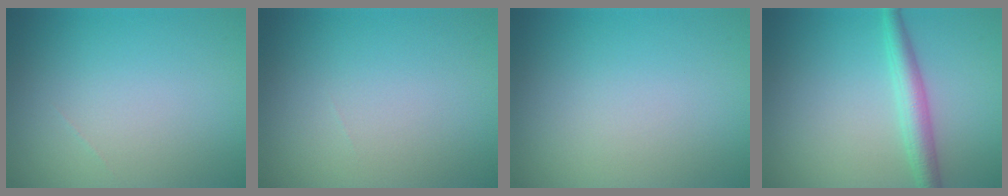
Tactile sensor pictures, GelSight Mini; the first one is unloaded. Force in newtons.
{"total": 0.0}
{"total": 0.0}
{"total": 3.0, "press": 3.0, "slide": 0.1}